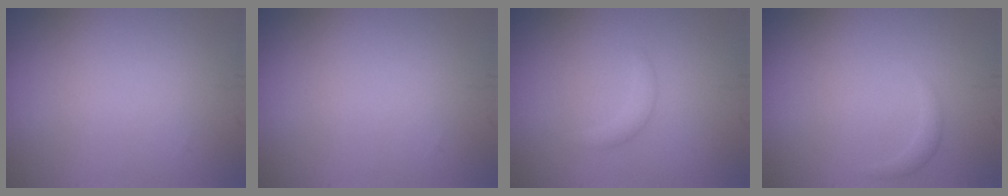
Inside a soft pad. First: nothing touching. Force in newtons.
{"total": 0.0}
{"total": 1.0, "press": 1.0, "slide": 0.1}
{"total": 0.7, "press": 0.7, "slide": 0.1}